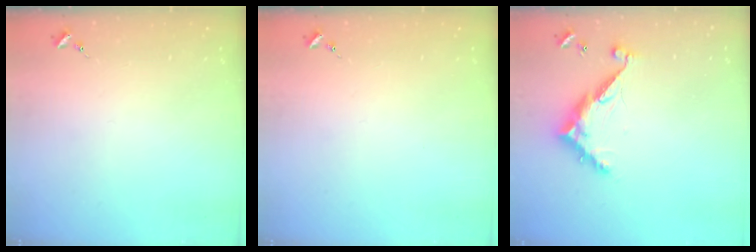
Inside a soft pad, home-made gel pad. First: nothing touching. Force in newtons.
{"total": 0.0}
{"total": 10.2, "press": 10.2, "slide": 0.8}